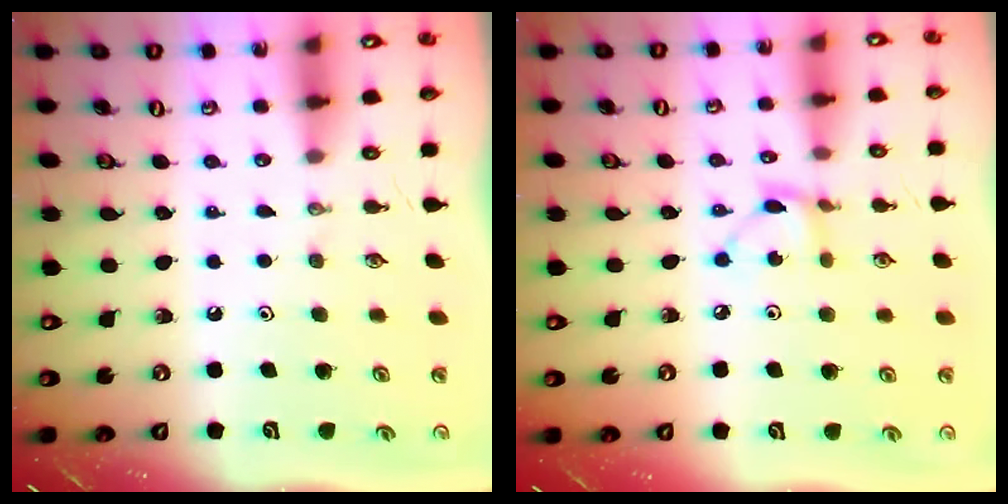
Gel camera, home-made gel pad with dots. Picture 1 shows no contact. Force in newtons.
{"total": 3.0, "press": 3.0, "slide": 0.2}